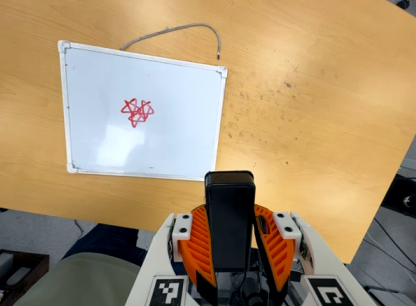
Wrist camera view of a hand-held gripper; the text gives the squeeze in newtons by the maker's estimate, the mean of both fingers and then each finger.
{"total": 8.8, "left": 7.8, "right": 9.9}